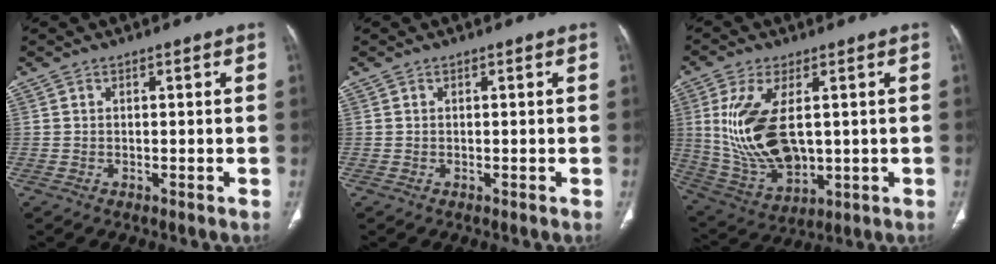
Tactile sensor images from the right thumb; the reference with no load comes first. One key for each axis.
{"total": 0.0}
{"total": 16.3, "fx": 2.0, "fy": 8.5, "fz": 13.8, "tx": -0.275, "ty": -0.018, "tz": 0.059}